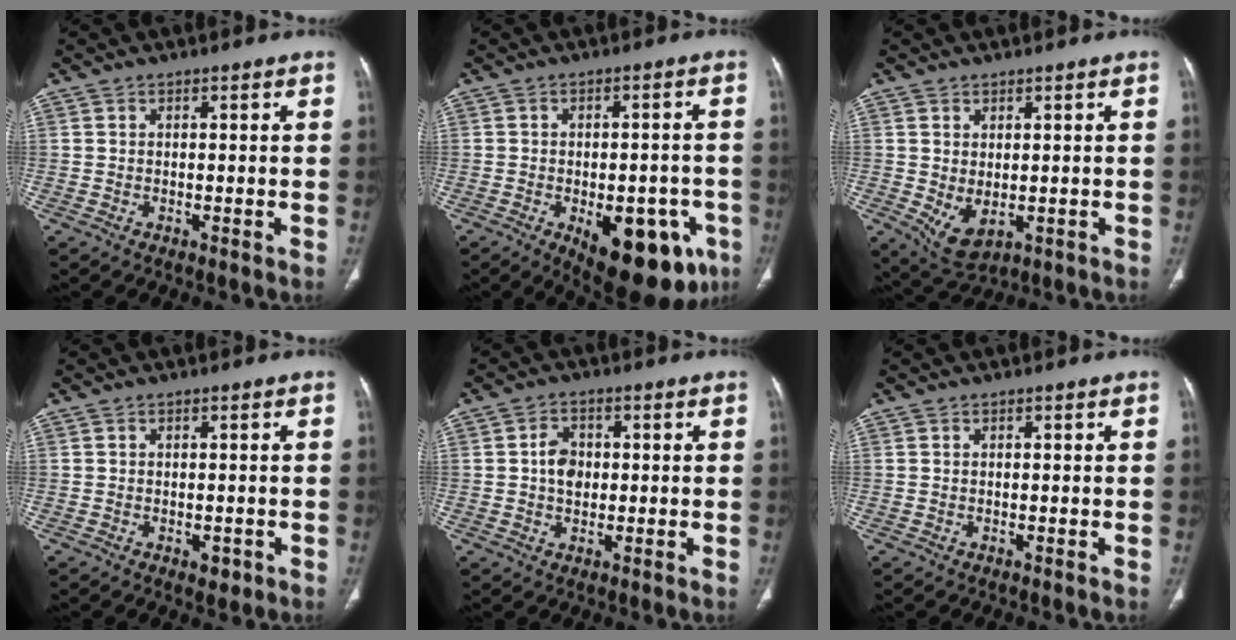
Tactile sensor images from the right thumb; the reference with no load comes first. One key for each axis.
{"total": 17.5, "fx": -7.5, "fy": 8.5, "fz": 13.3, "tx": -0.122, "ty": 0.014, "tz": -0.084}
{"total": 5.6, "fx": -0.7, "fy": 3.3, "fz": 4.4, "tx": -0.073, "ty": -0.011, "tz": 0.008}
{"total": 2.7, "fx": -1.0, "fy": 1.7, "fz": 1.8, "tx": -0.009, "ty": 0.000, "tz": -0.008}
{"total": 4.8, "fx": 0.2, "fy": 3.6, "fz": 3.1, "tx": -0.042, "ty": 0.008, "tz": 0.000}
{"total": 0.0}